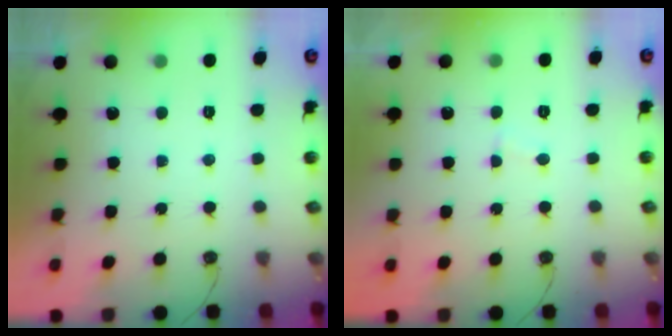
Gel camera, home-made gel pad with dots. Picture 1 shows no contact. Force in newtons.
{"total": 1.7, "press": 1.7, "slide": 0.2}